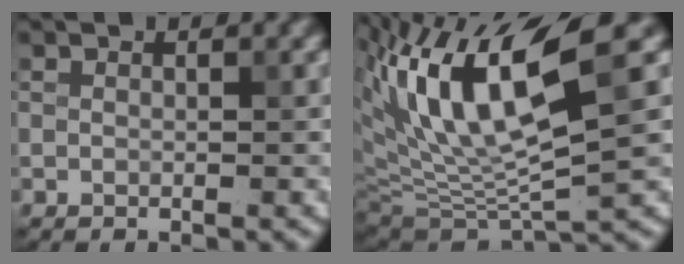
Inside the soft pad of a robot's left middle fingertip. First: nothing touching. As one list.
[{"total": 11.6, "force": [5.2, 3.0, 10.0], "torque": [-0.186, 0.005, 0.102]}]